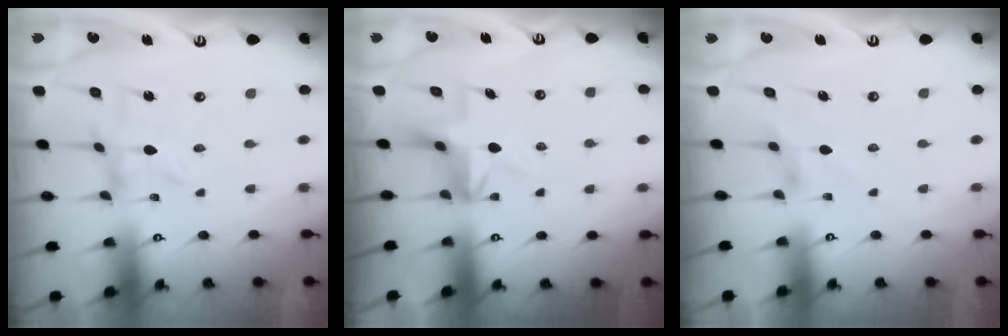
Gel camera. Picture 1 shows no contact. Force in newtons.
{"total": 4.5, "press": 4.5, "slide": 0.1}
{"total": 1.8, "press": 1.8, "slide": 0.4}